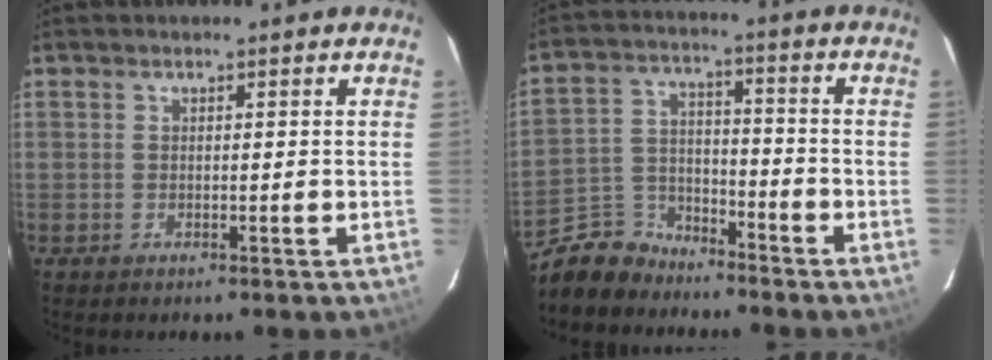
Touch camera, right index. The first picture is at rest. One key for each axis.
{"total": 9.2, "fx": -8.0, "fy": 4.3, "fz": 1.6, "tx": -0.054, "ty": 0.023, "tz": -0.147}